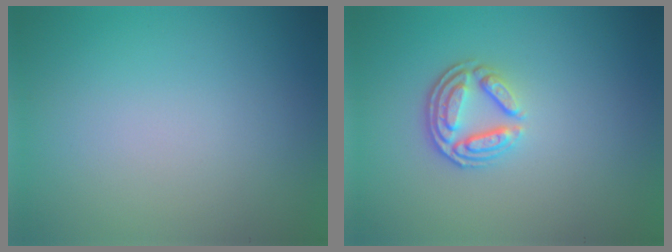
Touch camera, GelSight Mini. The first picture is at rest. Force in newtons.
{"total": 3.6, "press": 2.7, "slide": 2.4}